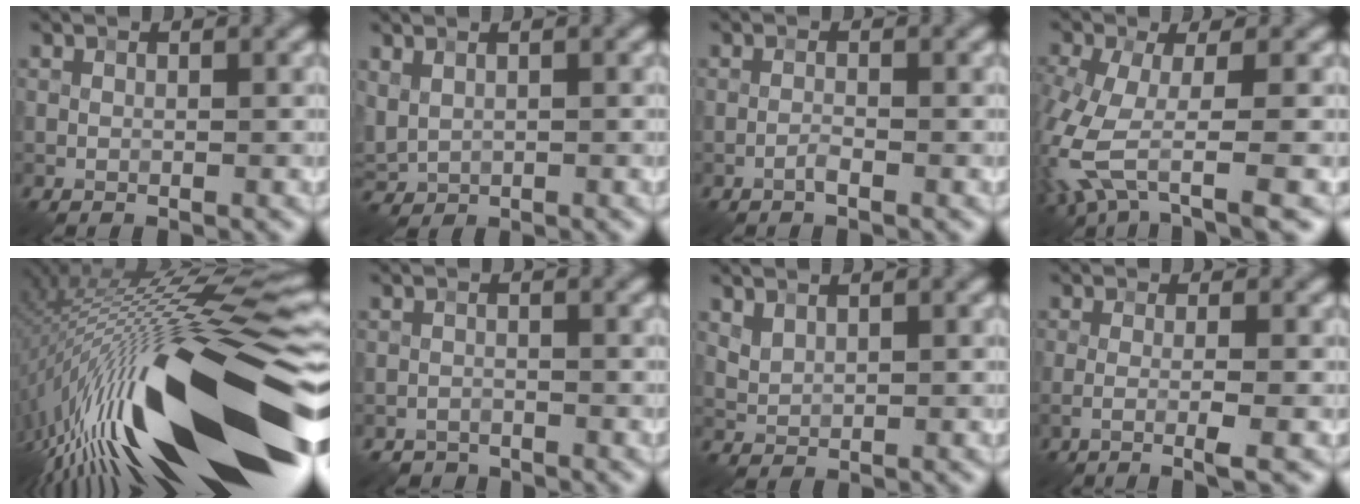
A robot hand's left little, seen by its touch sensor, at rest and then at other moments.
{"total": 1.7, "force": [0.7, 1.2, 0.9], "torque": [-0.025, -0.003, 0.023]}
{"total": 0.9, "force": [-0.6, 0.1, 0.6], "torque": [-0.012, 0.003, -0.014]}
{"total": 7.0, "force": [-2.6, 2.6, 6.0], "torque": [-0.142, -0.014, -0.055]}
{"total": 20.3, "force": [-4.1, 5.6, 19.1], "torque": [-0.314, 0.002, -0.089]}
{"total": 2.3, "force": [-2.1, 0.8, -0.2], "torque": [0.006, 0.004, -0.035]}
{"total": 1.2, "force": [1.0, 0.6, 0.5], "torque": [-0.015, -0.002, 0.024]}
{"total": 3.0, "force": [-1.1, 0.6, 2.7], "torque": [-0.036, 0.000, -0.035]}